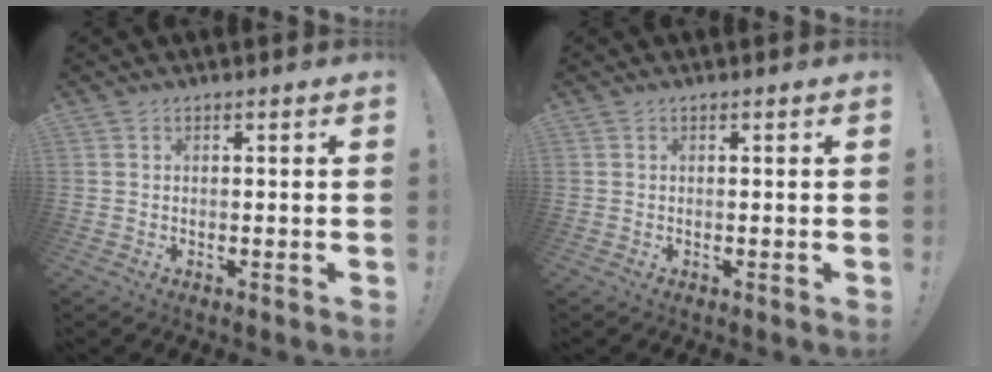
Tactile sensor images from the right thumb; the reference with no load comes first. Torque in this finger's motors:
{"motor_torque": [-0.02, -0.03, 0.00, 0.00, 0.00]}